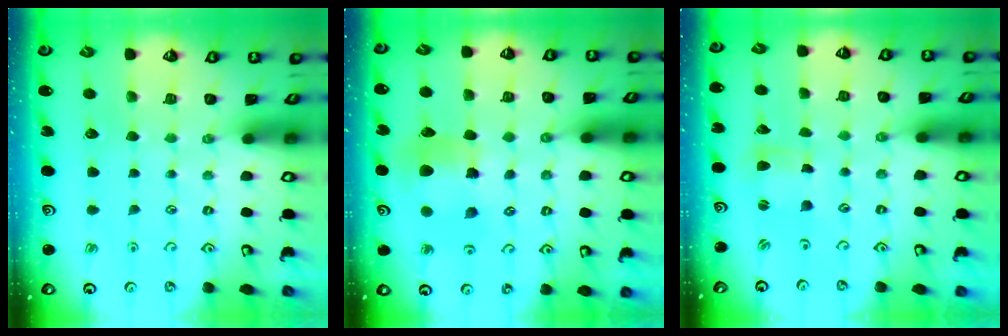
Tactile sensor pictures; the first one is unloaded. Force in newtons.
{"total": 9.7, "press": 9.6, "slide": 1.4}
{"total": 2.1, "press": 2.1, "slide": 0.3}